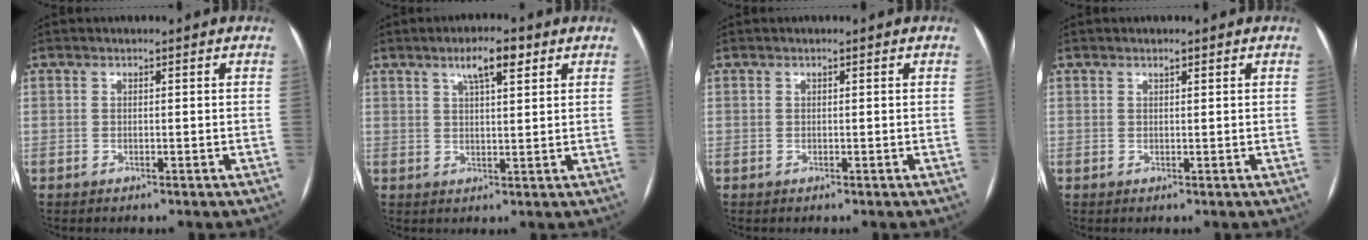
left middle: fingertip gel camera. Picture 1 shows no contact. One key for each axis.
{"total": 5.3, "fx": 3.1, "fy": 1.1, "fz": 4.2, "tx": -0.074, "ty": 0.009, "tz": 0.050}
{"total": 0.0}
{"total": 0.7, "fx": 0.5, "fy": 0.1, "fz": 0.4, "tx": -0.011, "ty": 0.001, "tz": 0.009}